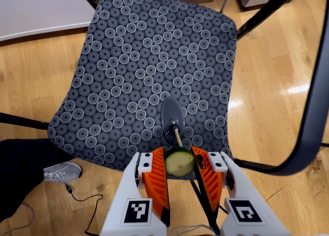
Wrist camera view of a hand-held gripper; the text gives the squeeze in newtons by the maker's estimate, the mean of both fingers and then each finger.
{"total": 8.5, "left": 8.2, "right": 8.8}